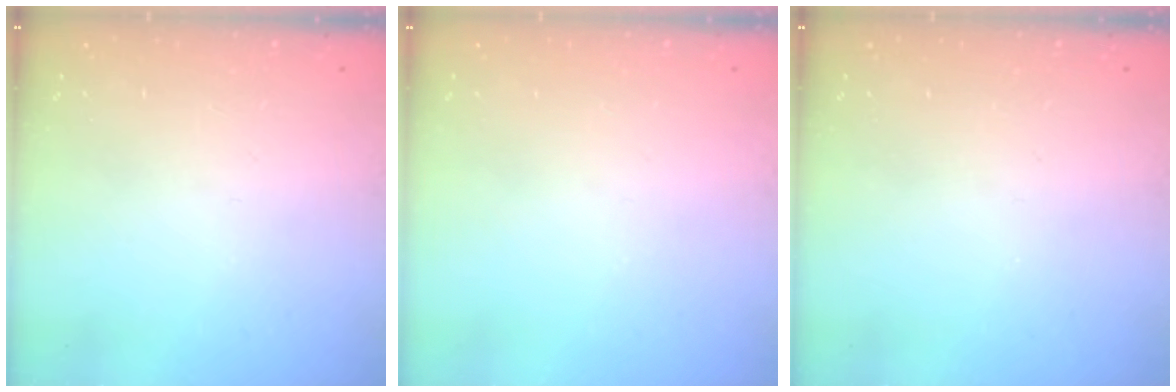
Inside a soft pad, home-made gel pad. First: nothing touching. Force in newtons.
{"total": 0.0}
{"total": 0.0}